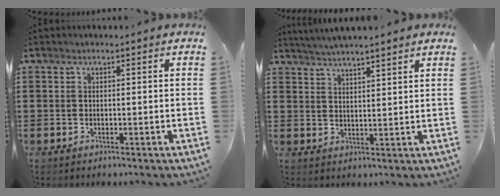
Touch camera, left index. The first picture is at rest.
{"total": 3.2, "force": [3.2, -0.2, 0.4], "torque": [-0.018, -0.009, 0.057]}